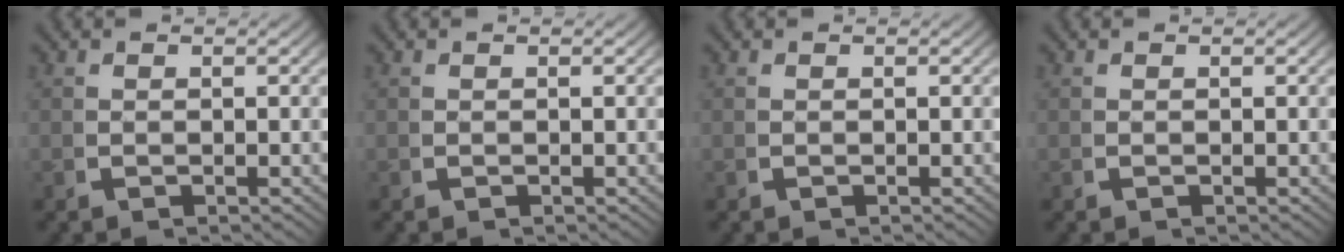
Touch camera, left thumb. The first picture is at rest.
{"total": 0.0}
{"total": 0.0}
{"total": 0.0}